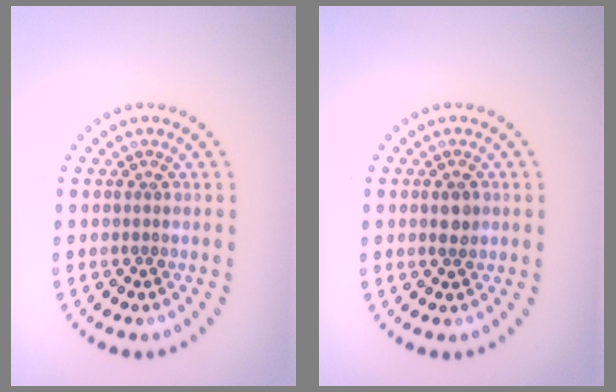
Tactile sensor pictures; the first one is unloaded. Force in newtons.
{"total": 1.4, "press": 1.4, "slide": 0.1}